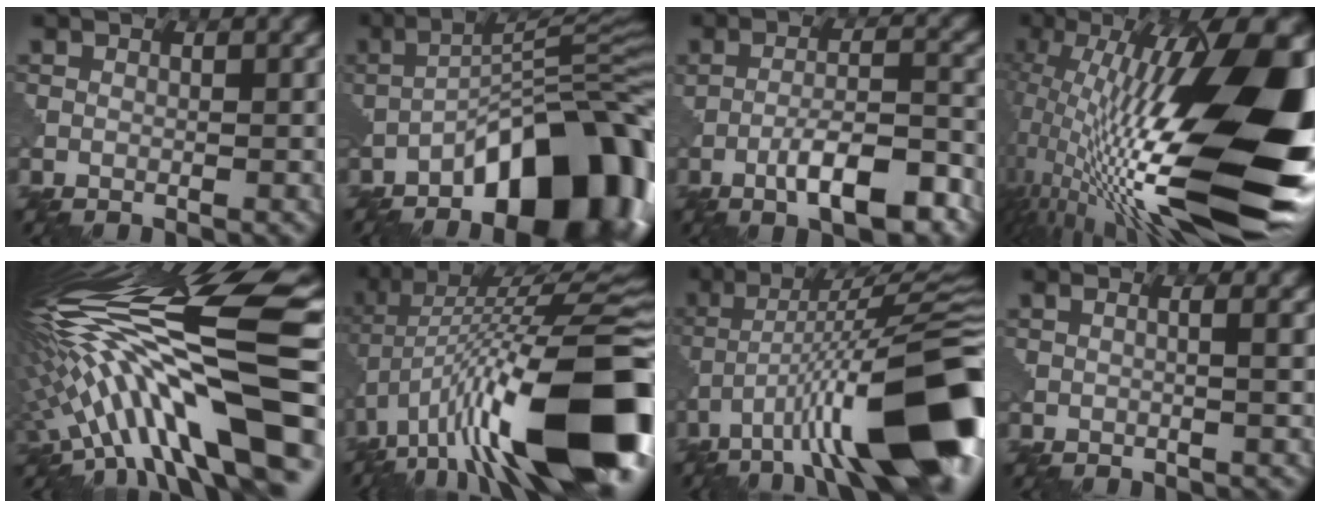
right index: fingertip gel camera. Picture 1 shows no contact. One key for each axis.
{"total": 13.2, "fx": -7.3, "fy": 4.4, "fz": 10.0, "tx": -0.138, "ty": 0.012, "tz": -0.118}
{"total": 6.4, "fx": -3.3, "fy": 1.6, "fz": 5.3, "tx": -0.089, "ty": 0.011, "tz": -0.048}
{"total": 19.2, "fx": 0.2, "fy": 5.6, "fz": 18.3, "tx": -0.314, "ty": 0.014, "tz": 0.006}
{"total": 16.1, "fx": -1.4, "fy": 3.8, "fz": 15.6, "tx": -0.263, "ty": 0.028, "tz": -0.020}
{"total": 17.7, "fx": -6.3, "fy": 5.9, "fz": 15.5, "tx": -0.247, "ty": 0.040, "tz": -0.115}
{"total": 14.7, "fx": -6.4, "fy": 3.4, "fz": 12.7, "tx": -0.203, "ty": 0.020, "tz": -0.094}
{"total": 2.0, "fx": 0.4, "fy": 0.8, "fz": 1.8, "tx": -0.011, "ty": 0.004, "tz": -0.002}